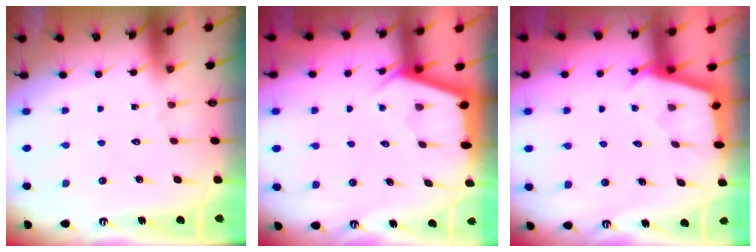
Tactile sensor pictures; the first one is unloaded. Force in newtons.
{"total": 2.9, "press": 2.9, "slide": 0.3}
{"total": 2.7, "press": 2.7, "slide": 0.3}